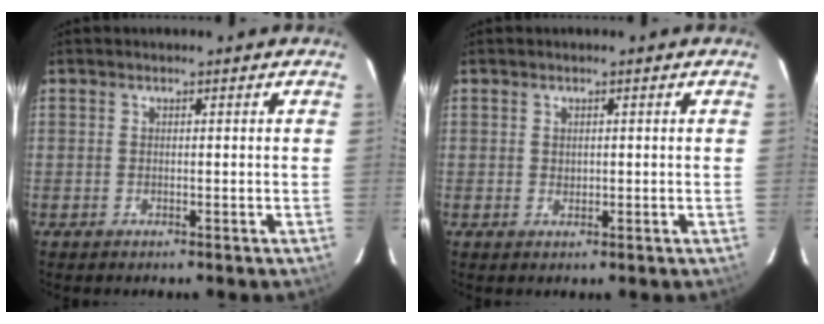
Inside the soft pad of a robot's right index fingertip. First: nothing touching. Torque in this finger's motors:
{"motor_torque": [-0.23, 0.04, -0.04, 0.00]}